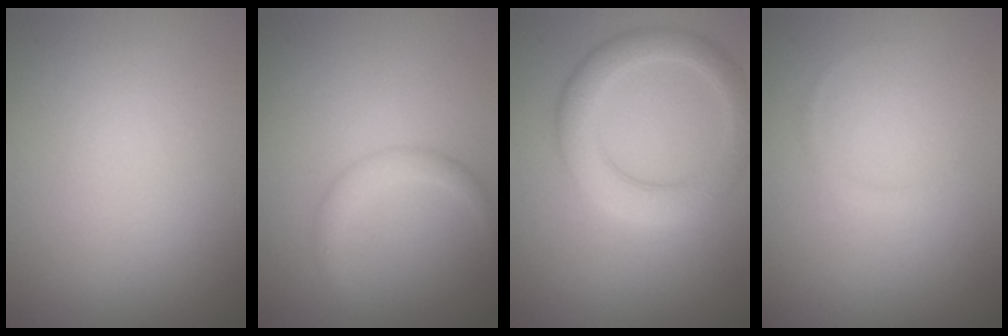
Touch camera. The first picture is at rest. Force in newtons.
{"total": 1.7, "press": 1.7, "slide": 0.0}
{"total": 4.3, "press": 4.3, "slide": 0.2}
{"total": 1.2, "press": 1.2, "slide": 0.2}